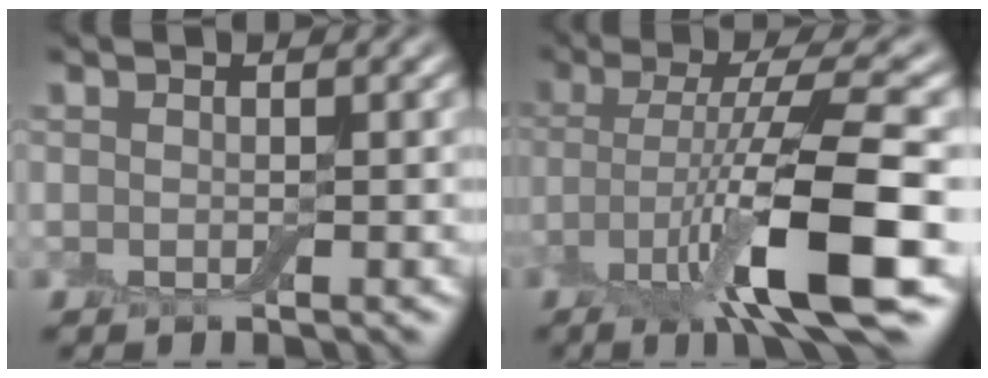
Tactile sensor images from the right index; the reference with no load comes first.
{"total": 10.0, "force": [-3.4, 1.8, 9.2], "torque": [-0.162, -0.001, -0.059]}